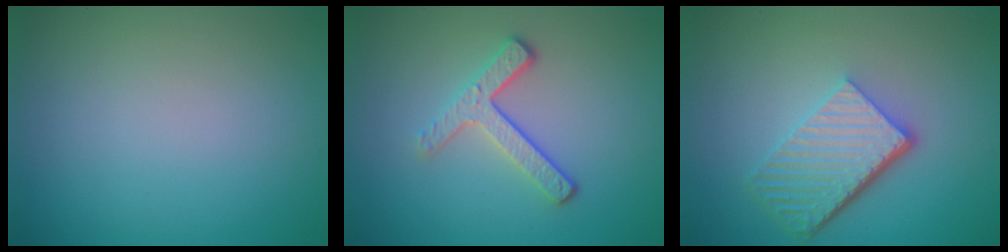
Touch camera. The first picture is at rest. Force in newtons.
{"total": 3.2, "press": 2.5, "slide": 2.0}
{"total": 5.7, "press": 3.9, "slide": 4.1}